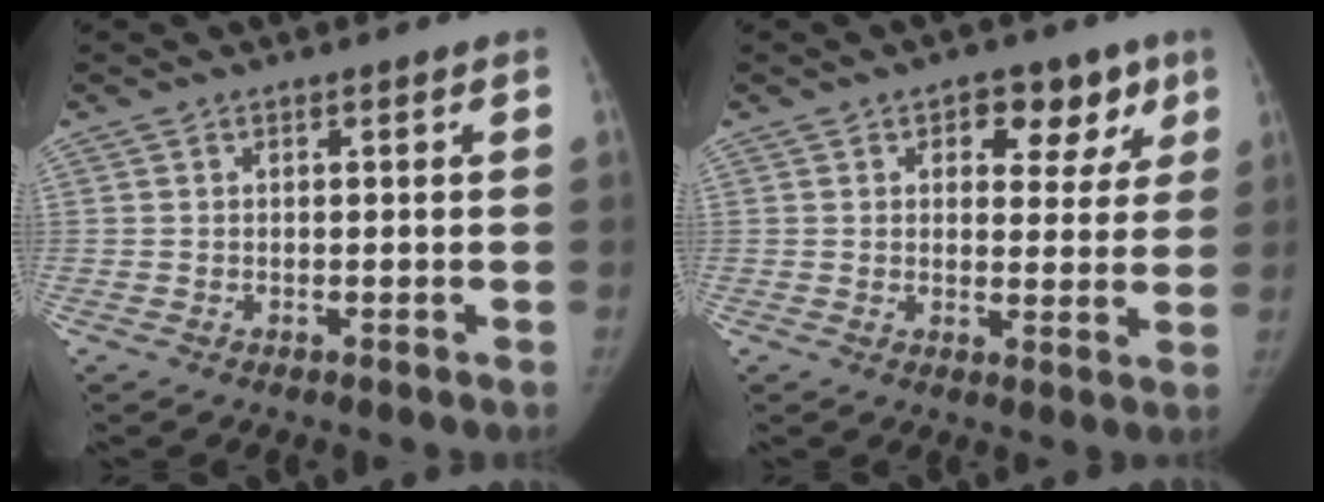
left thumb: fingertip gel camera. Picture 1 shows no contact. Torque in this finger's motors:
{"motor_torque": [0.01, 0.03, 0.31, -0.23, 0.09]}